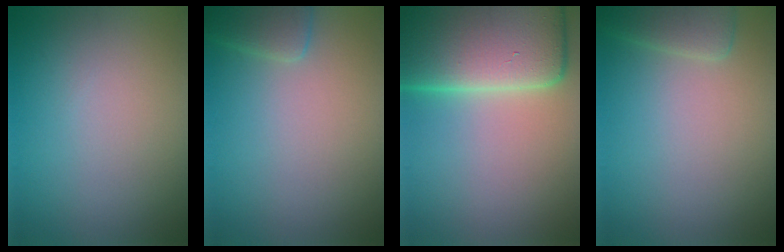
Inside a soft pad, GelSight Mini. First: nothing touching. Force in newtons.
{"total": 2.3, "press": 2.3, "slide": 0.2}
{"total": 16.6, "press": 16.6, "slide": 1.6}
{"total": 2.6, "press": 2.6, "slide": 0.2}